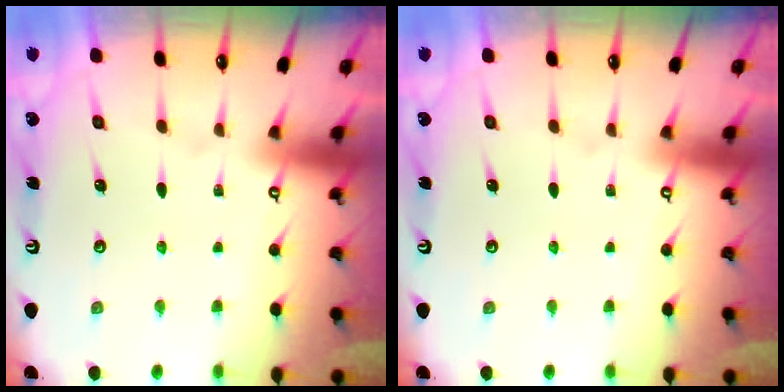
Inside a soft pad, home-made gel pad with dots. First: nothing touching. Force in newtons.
{"total": 0.0}